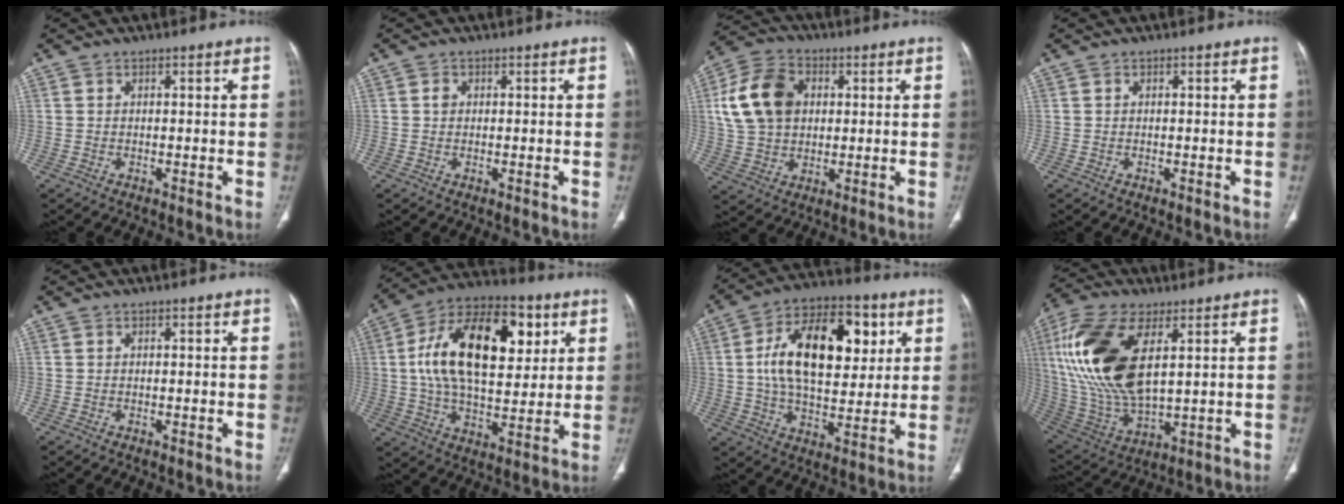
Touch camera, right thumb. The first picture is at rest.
{"total": 0.9, "force": [0.2, 0.8, 0.5], "torque": [-0.006, 0.002, 0.003]}
{"total": 13.8, "force": [2.8, 10.1, 9.1], "torque": [-0.156, 0.012, 0.049]}
{"total": 0.0}
{"total": 0.0}
{"total": 23.9, "force": [6.0, 12.8, 19.2], "torque": [-0.304, 0.001, 0.091]}
{"total": 21.1, "force": [5.0, 11.8, 16.9], "torque": [-0.247, 0.001, 0.076]}
{"total": 21.5, "force": [5.7, 10.2, 18.0], "torque": [-0.385, -0.021, 0.114]}